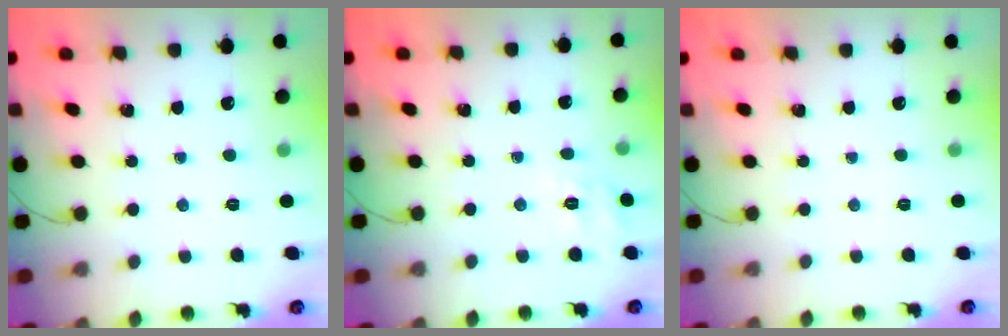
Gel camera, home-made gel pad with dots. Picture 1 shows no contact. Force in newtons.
{"total": 2.0, "press": 0.4, "slide": 1.9}
{"total": 2.5, "press": 2.4, "slide": 0.5}